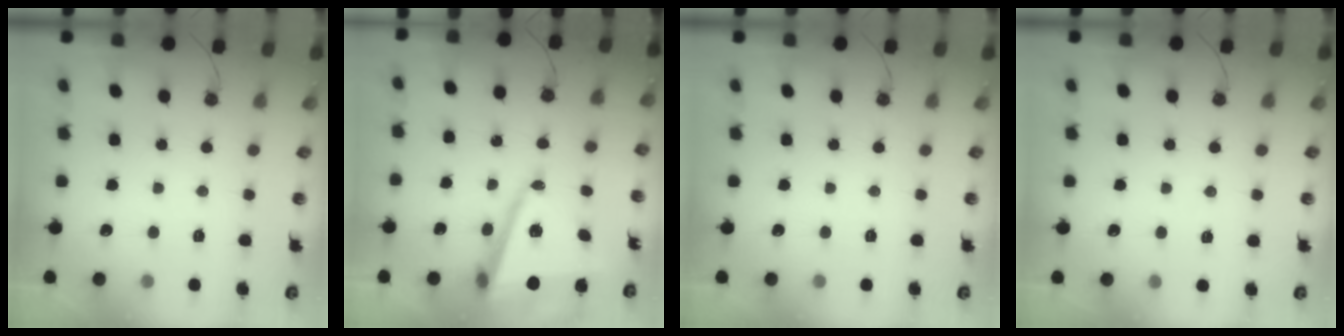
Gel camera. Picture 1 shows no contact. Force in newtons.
{"total": 12.8, "press": 12.5, "slide": 2.5}
{"total": 0.0}
{"total": 5.3, "press": 3.2, "slide": 4.2}